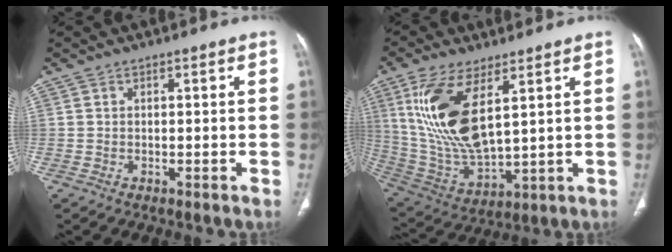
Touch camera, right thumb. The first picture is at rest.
{"total": 17.3, "force": [6.0, 7.1, 14.6], "torque": [-0.296, -0.029, 0.131]}